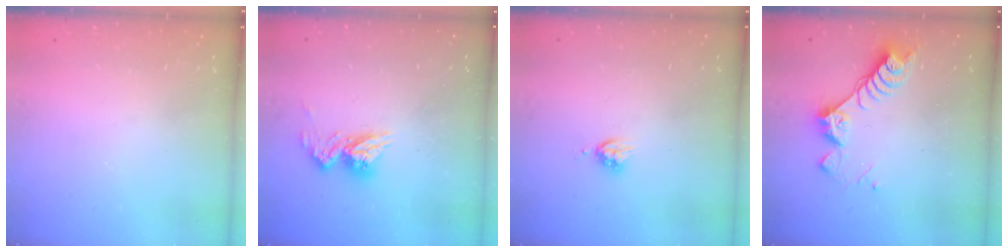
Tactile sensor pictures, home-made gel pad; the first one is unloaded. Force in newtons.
{"total": 10.7, "press": 10.7, "slide": 1.0}
{"total": 4.2, "press": 4.2, "slide": 0.6}
{"total": 8.3, "press": 8.2, "slide": 0.7}